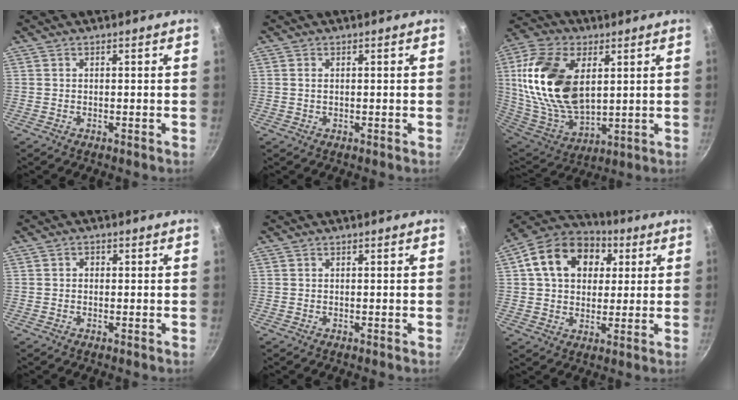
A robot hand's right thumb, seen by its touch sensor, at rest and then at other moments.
{"total": 0.9, "force": [0.1, 0.5, 0.7], "torque": [-0.014, 0.001, 0.001]}
{"total": 22.3, "force": [5.0, 13.2, 17.3], "torque": [-0.326, -0.019, 0.102]}
{"total": 1.1, "force": [0.0, 1.0, 0.5], "torque": [-0.006, 0.005, -0.002]}
{"total": 0.0}
{"total": 16.8, "force": [4.8, 12.5, 10.2], "torque": [-0.154, 0.019, 0.066]}